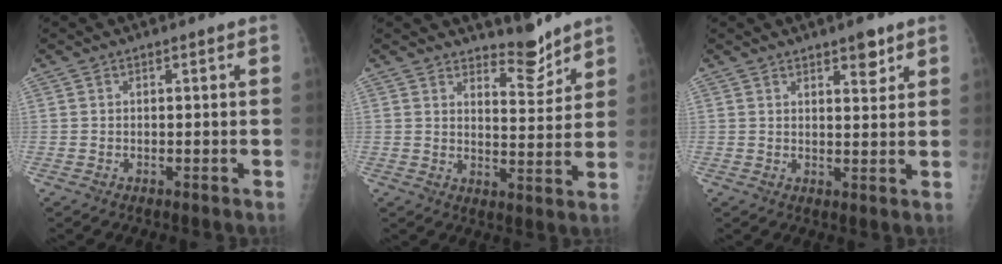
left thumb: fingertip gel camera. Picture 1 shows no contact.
{"total": 5.9, "force": [5.3, 1.6, 1.9], "torque": [-0.009, -0.053, 0.089]}
{"total": 4.1, "force": [2.8, 1.5, 2.6], "torque": [-0.022, -0.018, 0.041]}